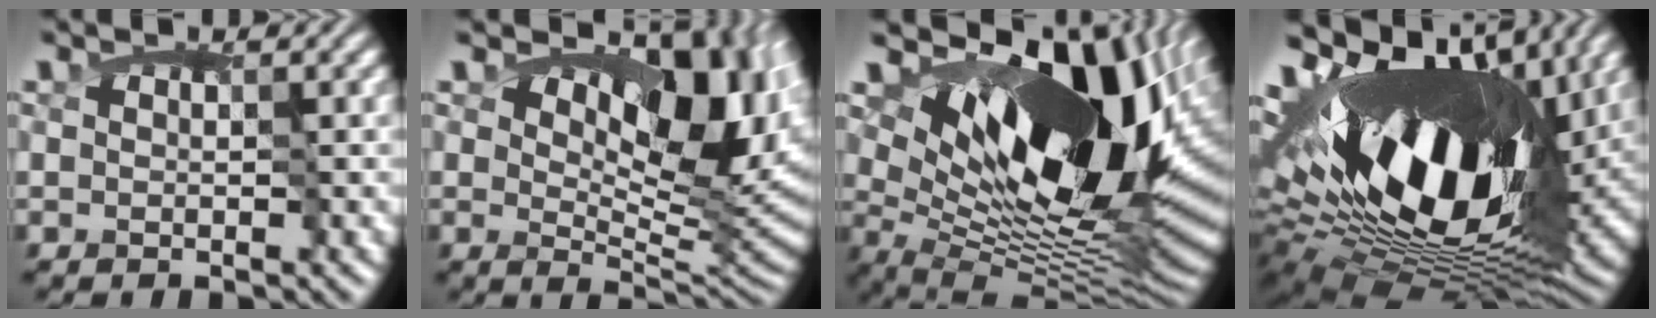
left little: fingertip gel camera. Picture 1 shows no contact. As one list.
[{"total": 10.7, "force": [4.2, 5.4, 8.3], "torque": [-0.114, 0.004, 0.067]}, {"total": 16.2, "force": [5.0, 8.6, 12.7], "torque": [-0.207, -0.003, 0.095]}, {"total": 17.4, "force": [2.7, 10.3, 13.8], "torque": [-0.266, 0.008, 0.042]}]